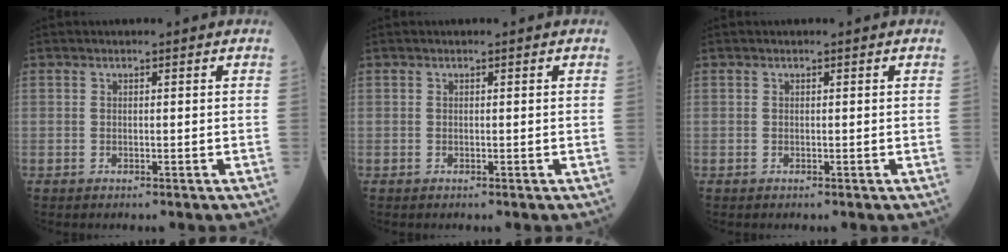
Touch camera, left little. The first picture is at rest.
{"total": 0.0}
{"total": 0.0}